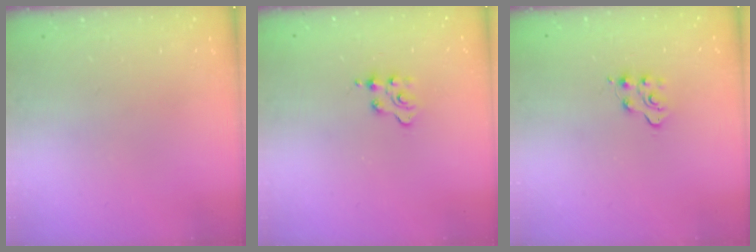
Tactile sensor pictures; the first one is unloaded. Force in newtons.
{"total": 2.4, "press": 2.3, "slide": 0.5}
{"total": 4.5, "press": 4.5, "slide": 0.6}